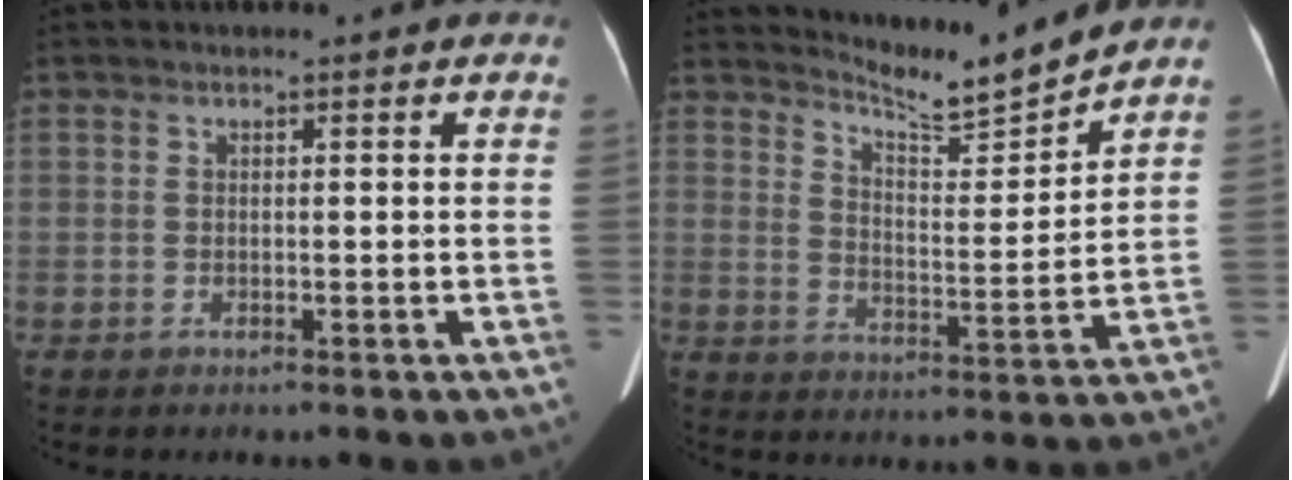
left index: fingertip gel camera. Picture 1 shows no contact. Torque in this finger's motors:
{"motor_torque": [0.62, -1.01, 0.00, 0.00]}